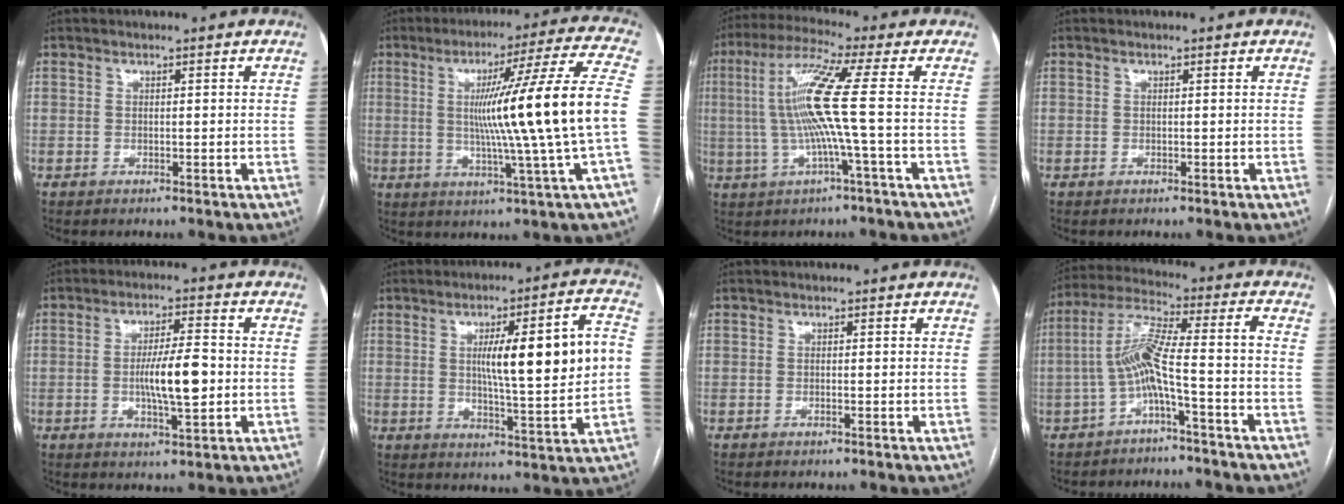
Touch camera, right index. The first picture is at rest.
{"total": 18.9, "force": [-0.2, -2.5, 18.7], "torque": [-0.276, 0.002, -0.015]}
{"total": 10.8, "force": [-0.1, -1.5, 10.7], "torque": [-0.219, 0.011, -0.004]}
{"total": 0.0}
{"total": 8.3, "force": [-0.9, 1.5, 8.1], "torque": [-0.144, -0.001, -0.016]}
{"total": 14.8, "force": [1.3, 1.1, 14.7], "torque": [-0.218, 0.015, 0.022]}
{"total": 0.0}
{"total": 8.6, "force": [-3.1, -0.2, 8.0], "torque": [-0.161, 0.032, -0.059]}